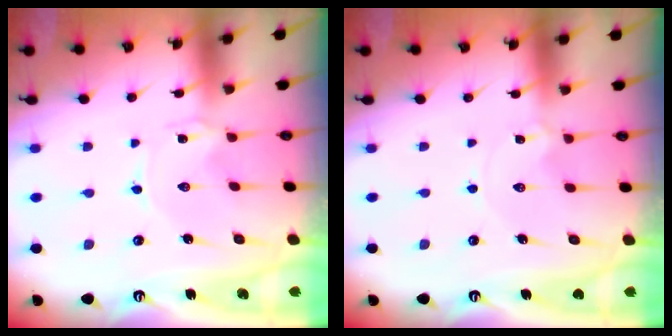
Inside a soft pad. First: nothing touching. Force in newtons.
{"total": 1.8, "press": 1.8, "slide": 0.1}